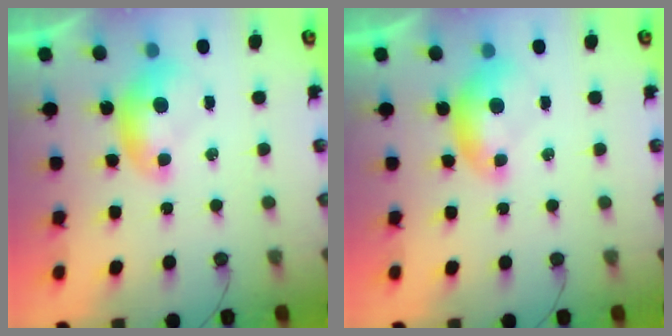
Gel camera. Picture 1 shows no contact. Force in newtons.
{"total": 0.0}